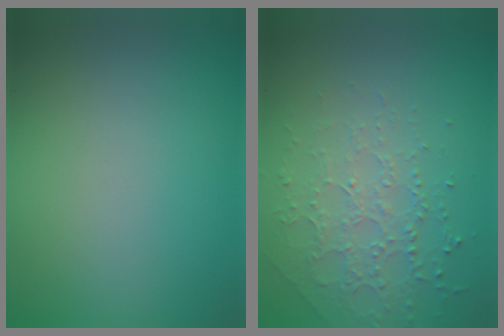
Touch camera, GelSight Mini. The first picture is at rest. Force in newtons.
{"total": 2.1, "press": 1.9, "slide": 0.9}